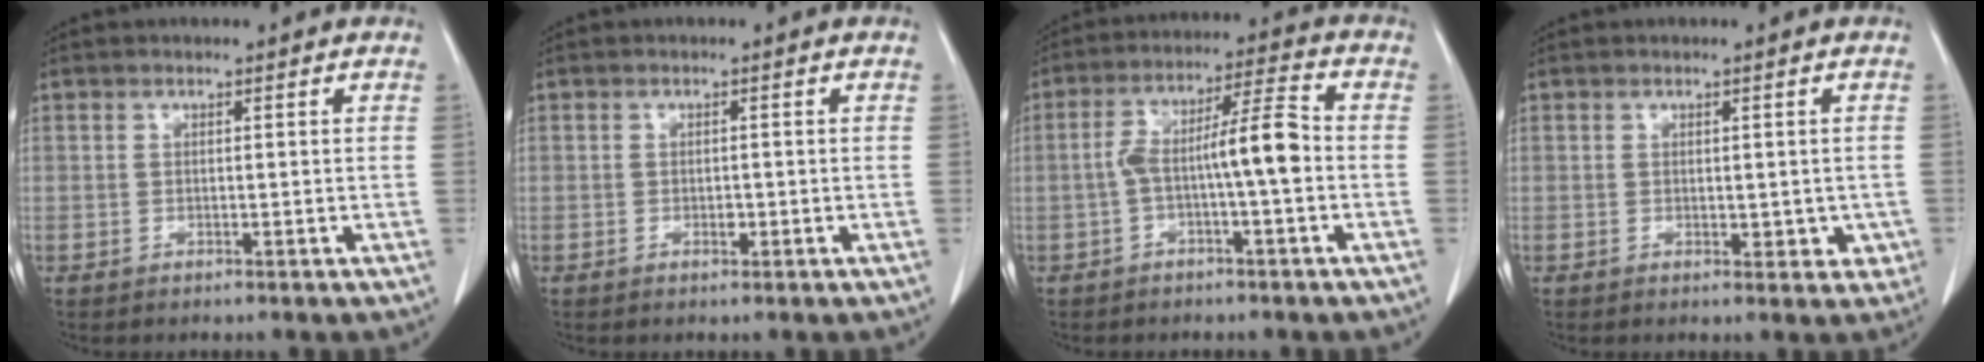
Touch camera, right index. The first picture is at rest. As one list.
[{"total": 1.0, "force": [-0.3, 0.5, 0.8], "torque": [-0.016, 0.000, -0.003]}, {"total": 8.9, "force": [-1.6, 0.8, 8.7], "torque": [-0.155, 0.031, -0.029]}, {"total": 3.1, "force": [-0.3, 1.7, 2.6], "torque": [-0.021, -0.002, 0.003]}]